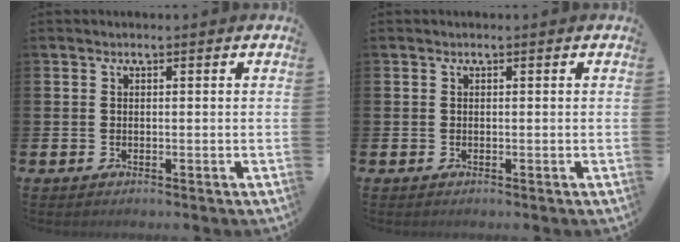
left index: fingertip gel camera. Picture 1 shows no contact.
{"total": 0.0}